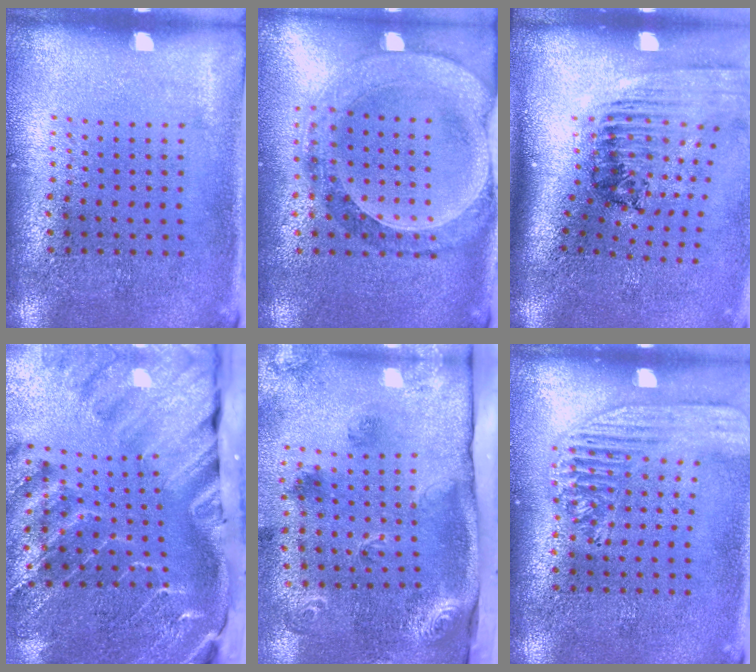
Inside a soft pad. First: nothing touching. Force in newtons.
{"total": 1.5, "press": 1.4, "slide": 0.4}
{"total": 2.4, "press": 1.7, "slide": 1.7}
{"total": 4.3, "press": 3.3, "slide": 2.7}
{"total": 2.5, "press": 1.9, "slide": 1.7}
{"total": 1.6, "press": 1.4, "slide": 0.6}